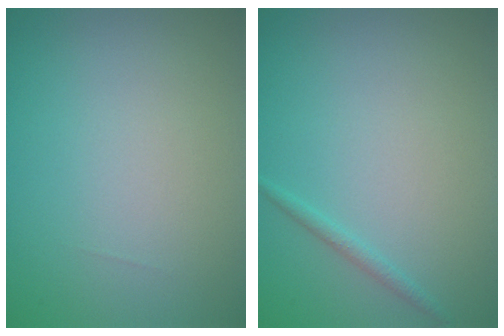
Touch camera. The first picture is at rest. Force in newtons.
{"total": 0.9, "press": 0.9, "slide": 0.1}